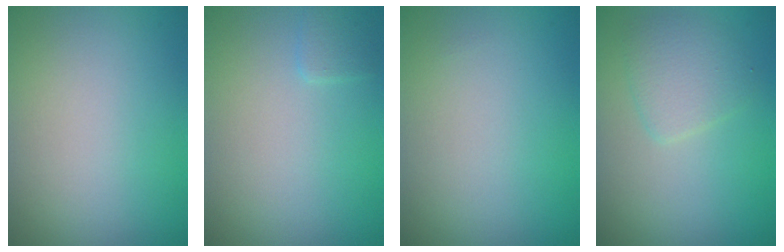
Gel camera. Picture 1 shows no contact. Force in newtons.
{"total": 0.9, "press": 0.9, "slide": 0.1}
{"total": 0.0}
{"total": 2.4, "press": 2.4, "slide": 0.1}